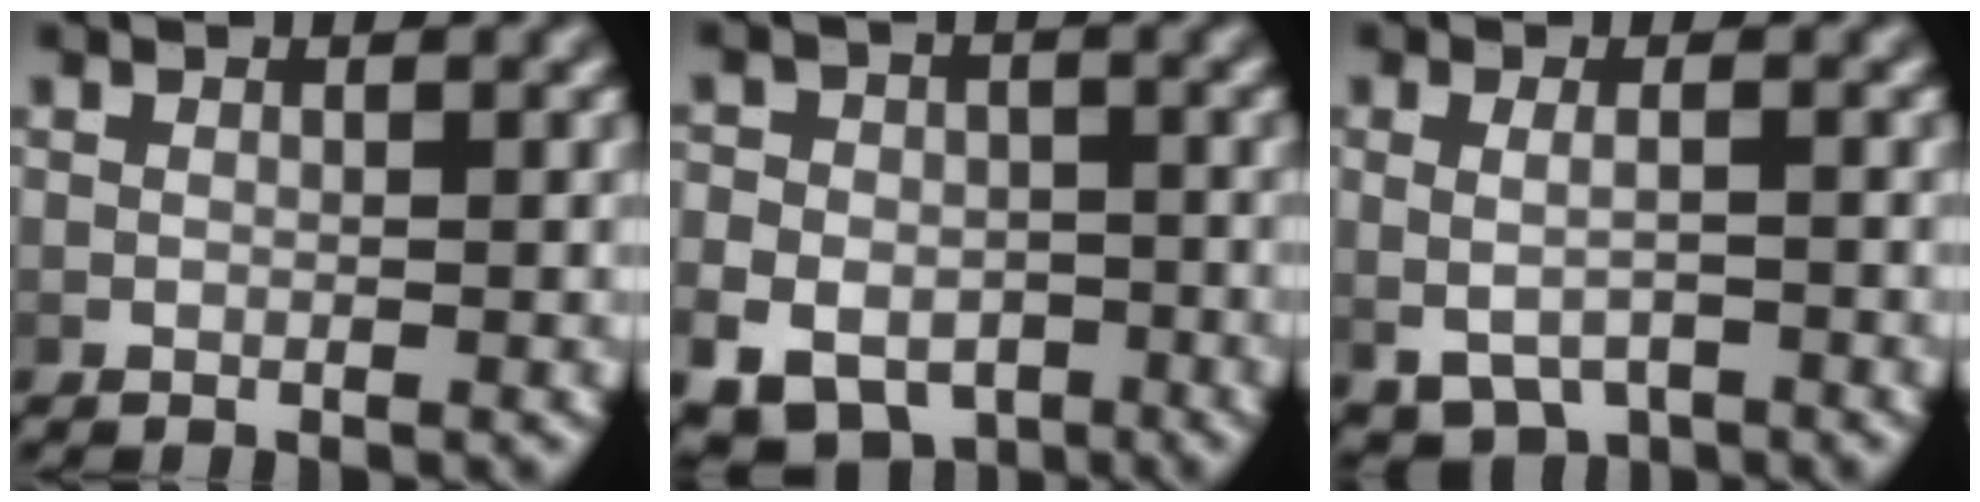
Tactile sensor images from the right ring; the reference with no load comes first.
{"total": 7.6, "force": [-4.8, 5.4, 2.2], "torque": [-0.033, -0.030, -0.077]}
{"total": 3.0, "force": [-1.2, 2.0, 2.0], "torque": [-0.042, -0.019, -0.008]}